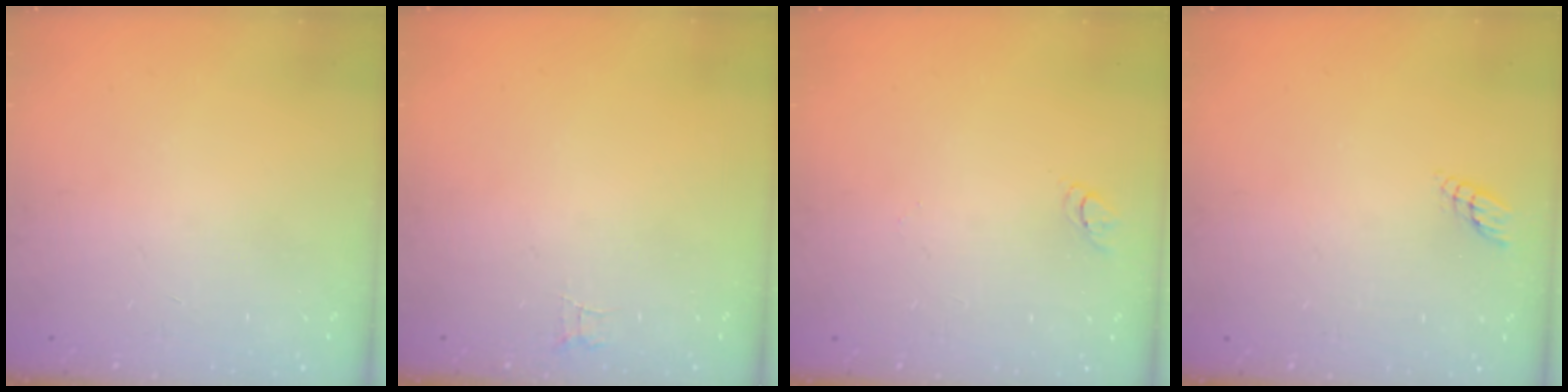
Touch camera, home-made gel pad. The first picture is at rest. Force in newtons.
{"total": 2.9, "press": 2.9, "slide": 0.2}
{"total": 2.9, "press": 2.8, "slide": 0.3}
{"total": 3.0, "press": 3.0, "slide": 0.3}